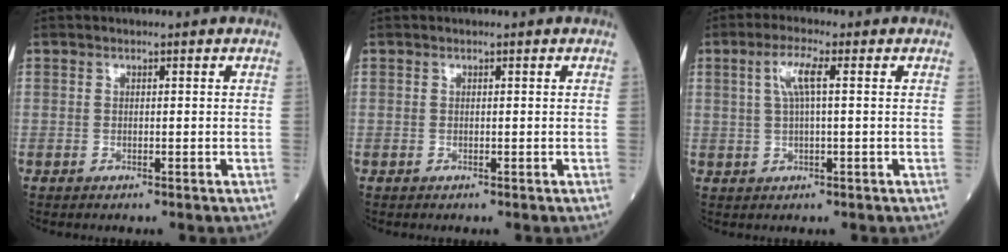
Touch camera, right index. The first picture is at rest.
{"total": 0.0}
{"total": 4.2, "force": [1.2, 0.3, 4.0], "torque": [-0.084, 0.012, 0.027]}